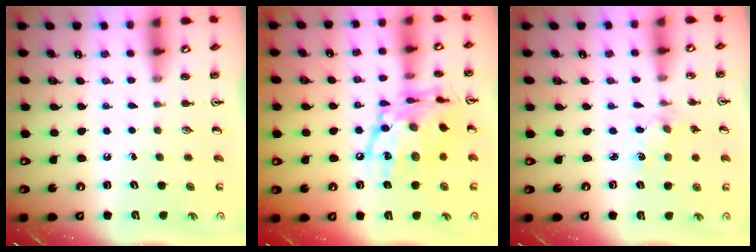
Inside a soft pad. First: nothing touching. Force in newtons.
{"total": 18.1, "press": 18.0, "slide": 1.5}
{"total": 2.0, "press": 1.9, "slide": 0.4}